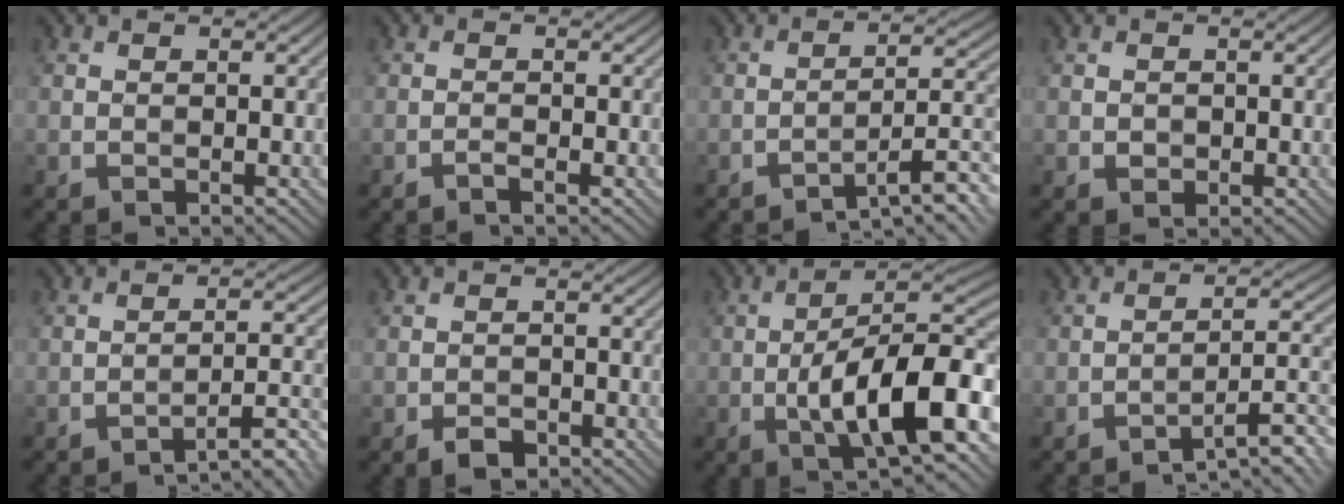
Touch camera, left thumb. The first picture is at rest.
{"total": 1.0, "force": [-0.7, 0.0, 0.7], "torque": [-0.013, 0.003, -0.015]}
{"total": 8.6, "force": [-5.9, 1.6, 6.0], "torque": [-0.086, 0.018, -0.093]}
{"total": 0.9, "force": [0.0, 0.9, 0.4], "torque": [-0.009, -0.005, 0.001]}
{"total": 5.8, "force": [-4.5, 0.8, 3.6], "torque": [-0.049, 0.023, -0.069]}
{"total": 2.0, "force": [-1.3, 1.1, 1.0], "torque": [-0.015, -0.002, -0.025]}
{"total": 15.9, "force": [-4.6, 6.0, 14.0], "torque": [-0.210, -0.004, -0.079]}
{"total": 7.8, "force": [-5.6, 1.4, 5.3], "torque": [-0.072, 0.019, -0.086]}